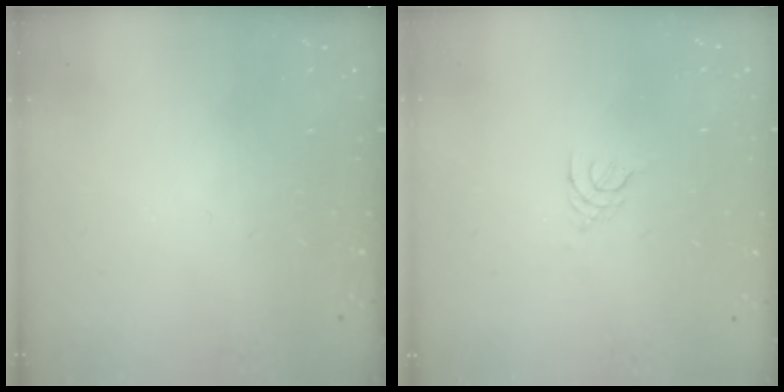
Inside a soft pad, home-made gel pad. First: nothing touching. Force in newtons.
{"total": 1.2, "press": 1.2, "slide": 0.3}